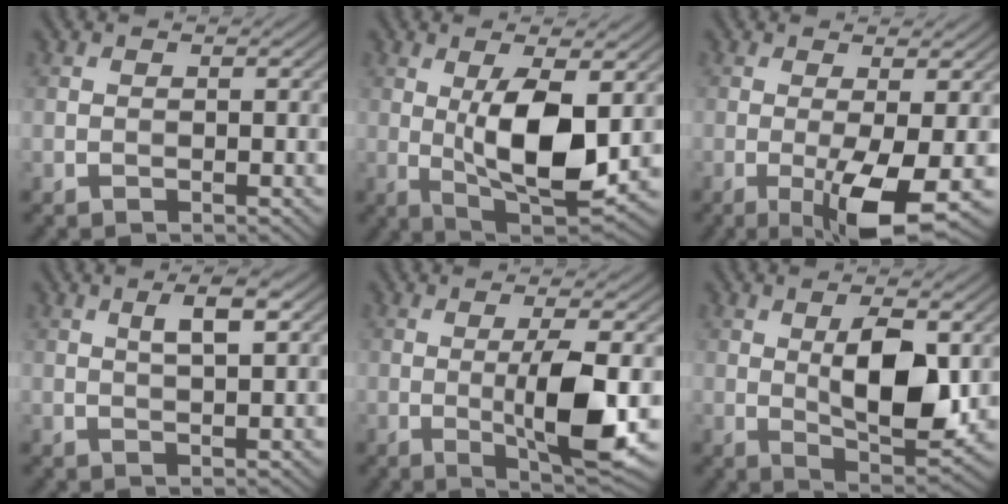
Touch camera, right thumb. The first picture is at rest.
{"total": 10.7, "force": [0.6, 4.2, 9.8], "torque": [-0.181, -0.010, 0.017]}
{"total": 7.0, "force": [-2.1, 1.1, 6.5], "torque": [-0.111, -0.001, -0.033]}
{"total": 3.5, "force": [1.4, 0.7, 3.1], "torque": [-0.055, 0.004, 0.025]}
{"total": 7.7, "force": [-0.7, 1.3, 7.6], "torque": [-0.134, 0.001, -0.008]}
{"total": 8.6, "force": [1.1, 3.5, 7.8], "torque": [-0.133, -0.004, 0.023]}